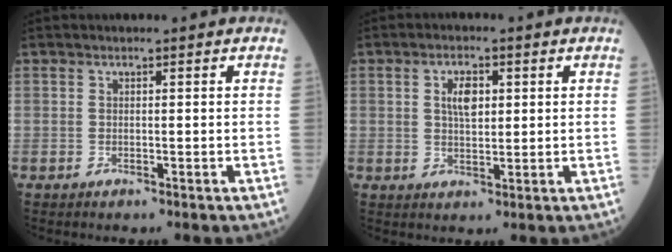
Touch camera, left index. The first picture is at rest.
{"total": 4.5, "force": [1.2, 2.0, 3.8], "torque": [-0.074, 0.004, 0.021]}